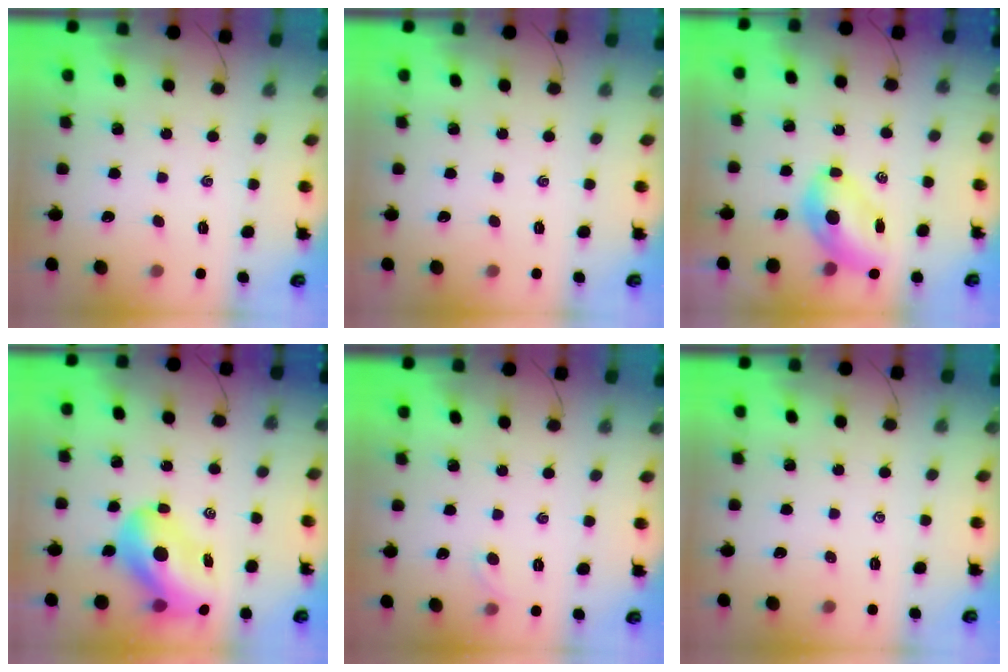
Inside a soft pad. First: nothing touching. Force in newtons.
{"total": 0.0}
{"total": 6.8, "press": 6.7, "slide": 1.3}
{"total": 12.2, "press": 11.7, "slide": 3.6}
{"total": 2.7, "press": 2.5, "slide": 0.9}
{"total": 0.0}